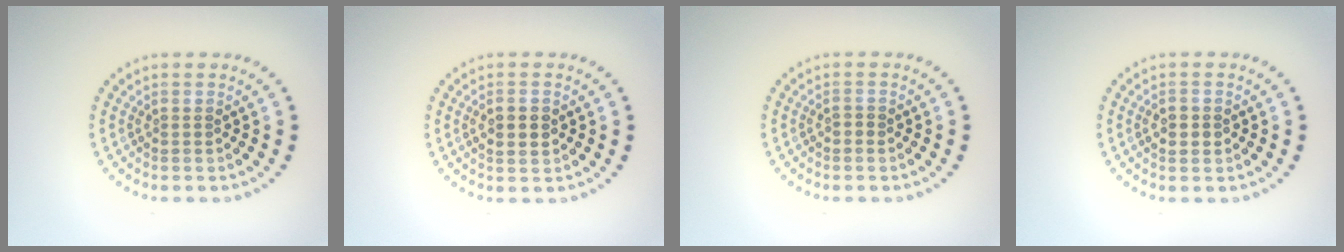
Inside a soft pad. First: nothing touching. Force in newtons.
{"total": 2.1, "press": 2.1, "slide": 0.1}
{"total": 0.9, "press": 0.8, "slide": 0.2}
{"total": 2.2, "press": 2.1, "slide": 0.2}